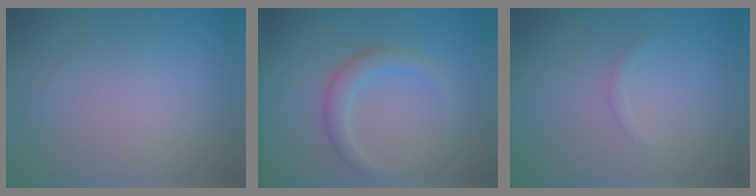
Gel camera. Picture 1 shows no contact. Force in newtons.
{"total": 2.1, "press": 2.1, "slide": 0.1}
{"total": 0.5, "press": 0.5, "slide": 0.0}